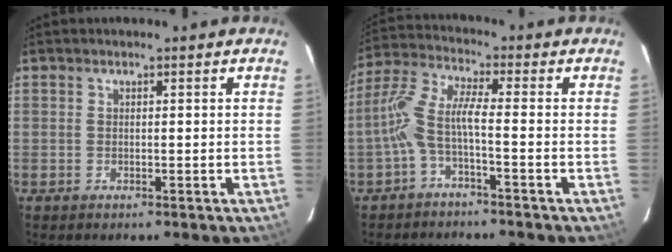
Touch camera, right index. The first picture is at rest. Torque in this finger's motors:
{"motor_torque": [0.86, -0.45, 0.53, 0.16]}